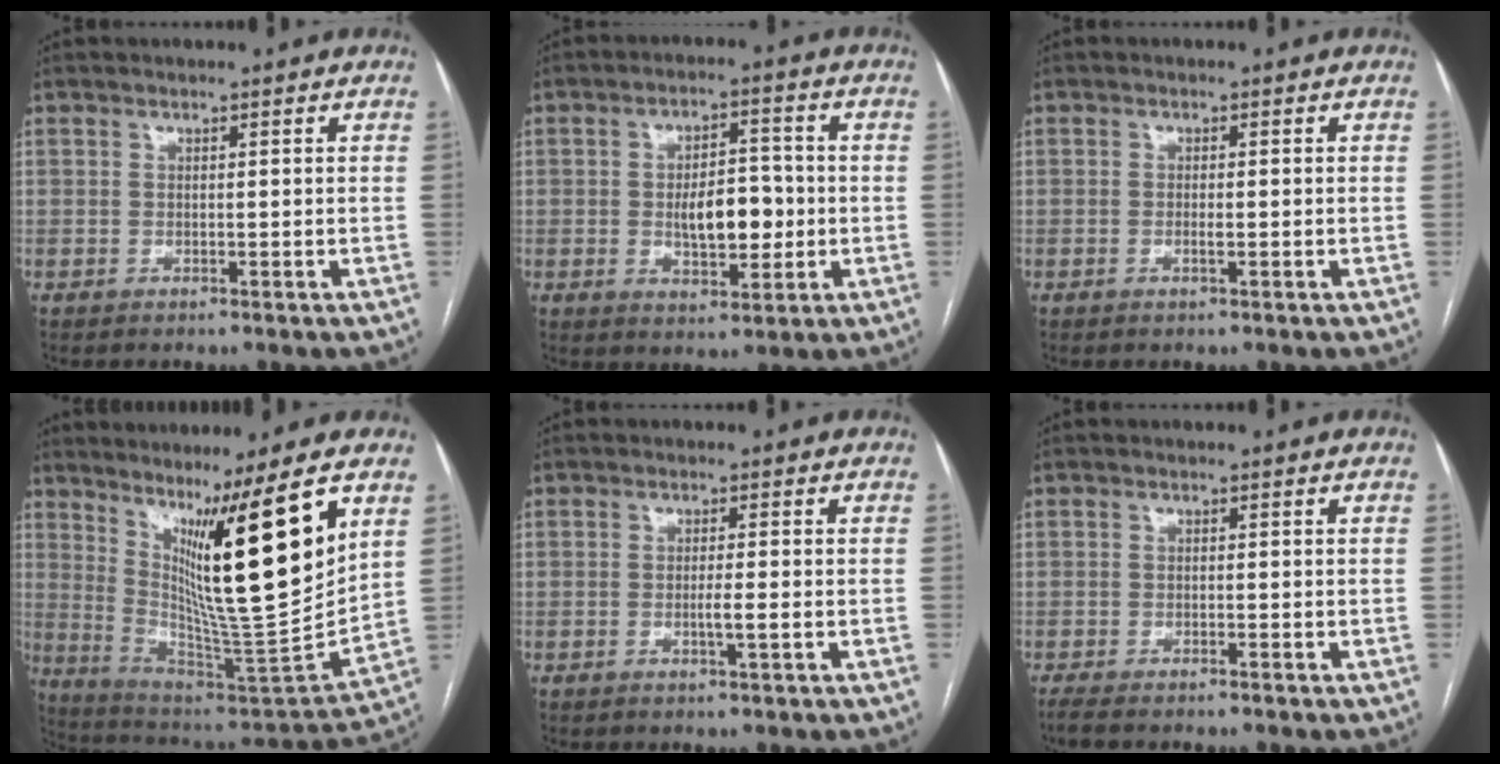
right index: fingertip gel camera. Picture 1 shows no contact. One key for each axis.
{"total": 8.1, "fx": -0.8, "fy": 3.6, "fz": 7.2, "tx": -0.120, "ty": 0.009, "tz": -0.008}
{"total": 1.2, "fx": -0.4, "fy": 0.1, "fz": 1.1, "tx": -0.024, "ty": -0.001, "tz": -0.008}
{"total": 20.6, "fx": 9.1, "fy": -0.2, "fz": 18.5, "tx": -0.289, "ty": -0.039, "tz": 0.153}
{"total": 2.3, "fx": -0.6, "fy": -0.2, "fz": 2.2, "tx": -0.040, "ty": -0.003, "tz": -0.012}
{"total": 2.2, "fx": -1.9, "fy": -0.2, "fz": 1.1, "tx": -0.022, "ty": -0.004, "tz": -0.033}